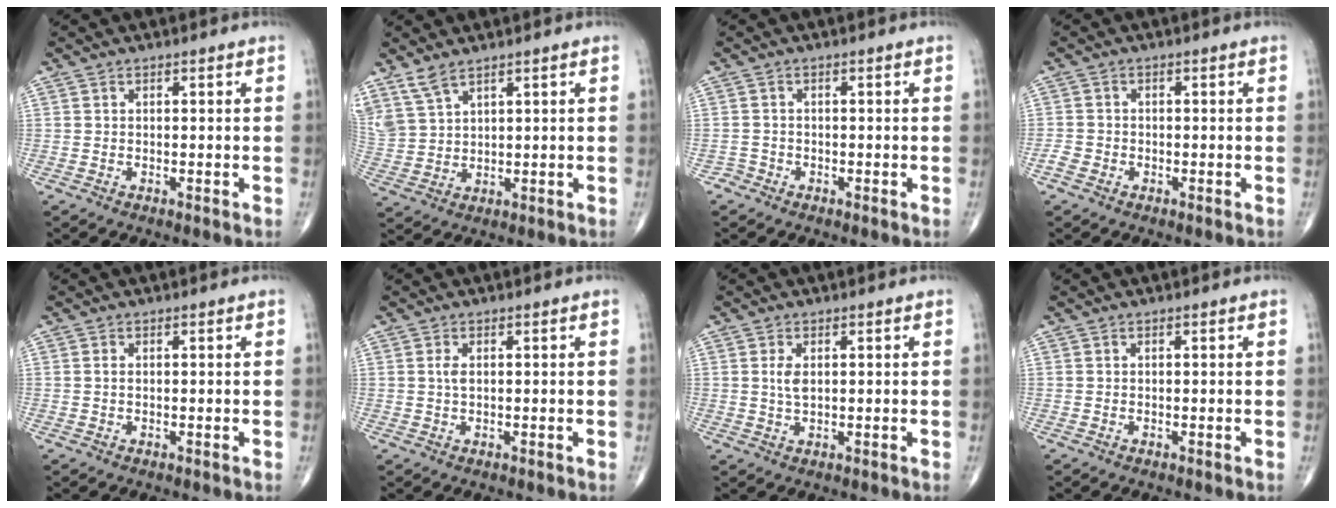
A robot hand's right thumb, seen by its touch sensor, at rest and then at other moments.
{"total": 5.5, "force": [4.4, 1.9, 2.8], "torque": [-0.064, -0.013, 0.103]}
{"total": 1.5, "force": [-0.8, 1.2, -0.3], "torque": [0.017, 0.008, -0.022]}
{"total": 1.9, "force": [-1.1, 1.5, 0.6], "torque": [-0.008, 0.006, -0.024]}
{"total": 0.7, "force": [0.1, 0.4, 0.6], "torque": [-0.015, 0.004, 0.003]}
{"total": 1.4, "force": [0.3, 0.6, 1.3], "torque": [-0.030, 0.002, 0.009]}
{"total": 2.6, "force": [0.6, 1.3, 2.2], "torque": [-0.044, -0.002, 0.014]}
{"total": 0.0}